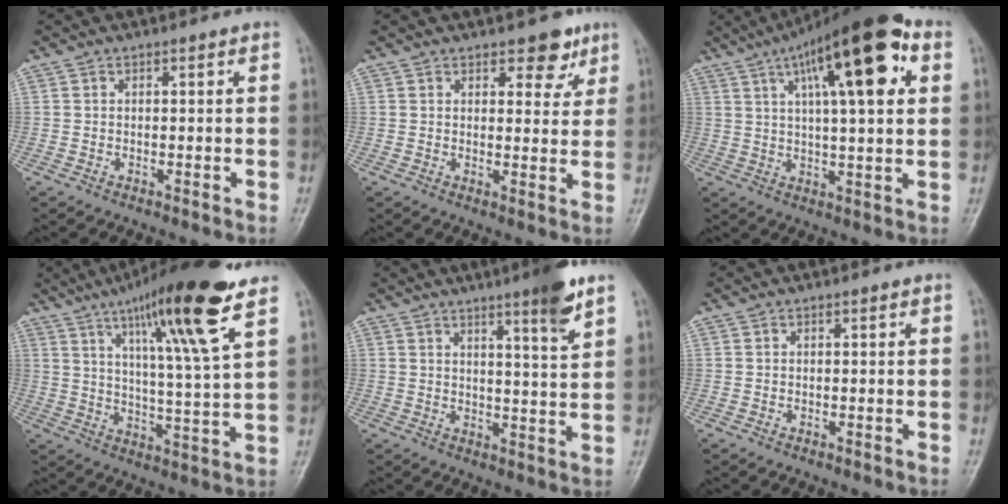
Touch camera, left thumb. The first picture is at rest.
{"total": 5.4, "force": [3.5, 2.9, 2.9], "torque": [-0.006, -0.018, 0.044]}
{"total": 20.3, "force": [7.8, 6.0, 17.8], "torque": [-0.257, 0.007, 0.113]}
{"total": 18.2, "force": [10.7, 1.5, 14.7], "torque": [-0.227, -0.048, 0.168]}
{"total": 7.9, "force": [5.1, 0.3, 6.0], "torque": [-0.083, -0.032, 0.072]}
{"total": 0.0}